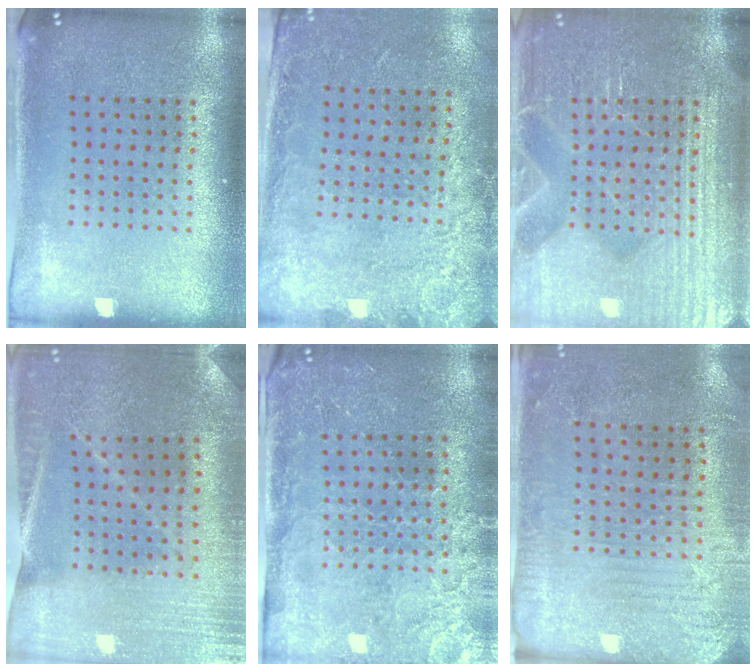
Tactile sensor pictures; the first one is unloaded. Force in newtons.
{"total": 2.7, "press": 1.9, "slide": 1.9}
{"total": 6.8, "press": 6.7, "slide": 0.8}
{"total": 0.9, "press": 0.9, "slide": 0.1}
{"total": 3.3, "press": 3.2, "slide": 0.8}
{"total": 2.8, "press": 2.6, "slide": 1.2}